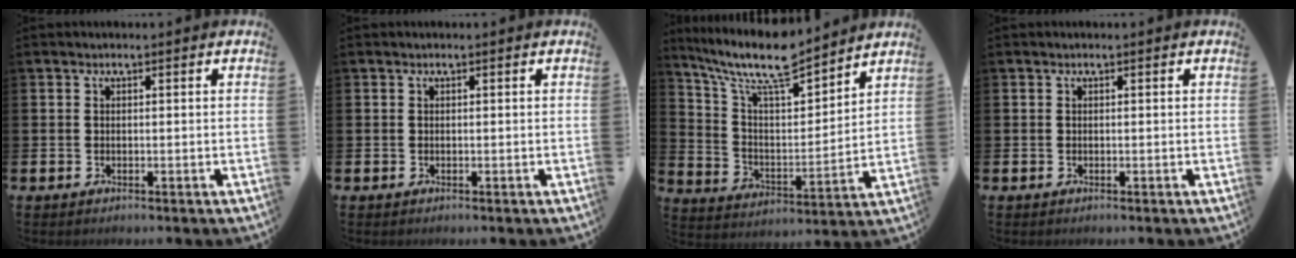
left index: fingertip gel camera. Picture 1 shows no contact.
{"total": 0.0}
{"total": 11.1, "force": [9.6, 2.3, 5.0], "torque": [-0.130, -0.057, 0.169]}
{"total": 0.0}